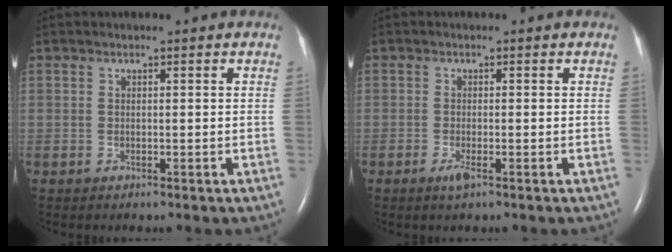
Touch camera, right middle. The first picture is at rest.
{"total": 1.6, "force": [-0.9, 0.1, 1.3], "torque": [-0.032, -0.004, -0.018]}